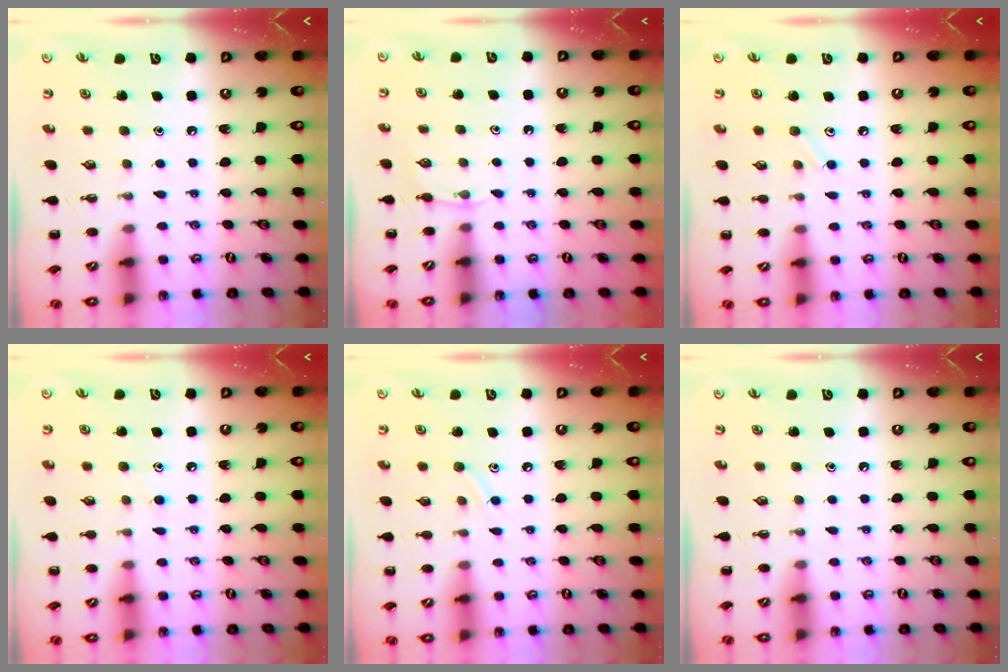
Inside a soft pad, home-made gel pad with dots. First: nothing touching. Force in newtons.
{"total": 3.6, "press": 3.5, "slide": 1.0}
{"total": 6.6, "press": 6.2, "slide": 2.3}
{"total": 6.8, "press": 6.5, "slide": 1.8}
{"total": 6.8, "press": 6.6, "slide": 1.7}
{"total": 0.0}